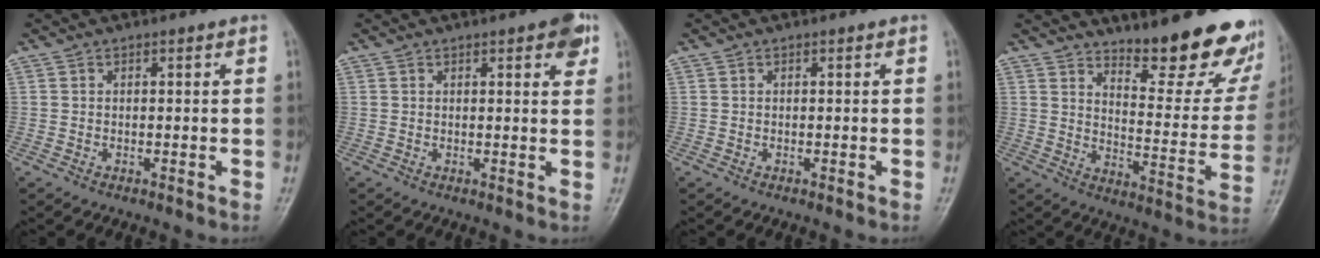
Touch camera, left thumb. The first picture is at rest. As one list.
[{"total": 4.7, "force": [2.4, 1.4, 3.7], "torque": [-0.036, -0.006, 0.024]}, {"total": 0.0}, {"total": 19.8, "force": [15.6, 5.7, 10.8], "torque": [-0.101, -0.125, 0.208]}]